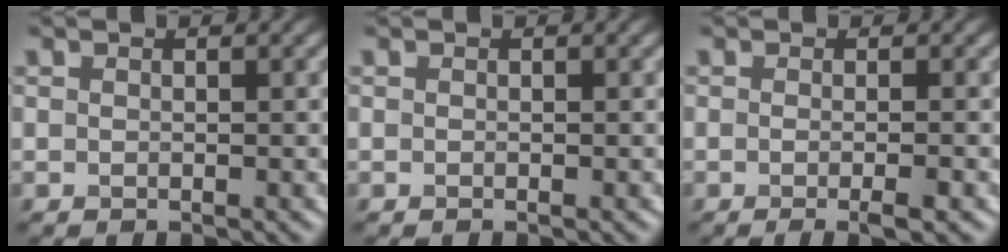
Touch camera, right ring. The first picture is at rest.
{"total": 0.0}
{"total": 2.8, "force": [-0.7, 0.8, 2.6], "torque": [-0.028, -0.006, -0.012]}